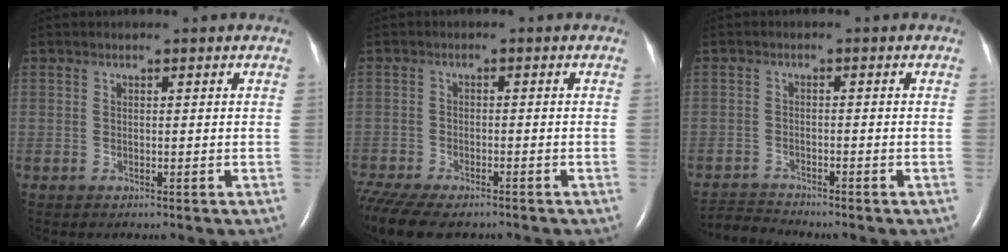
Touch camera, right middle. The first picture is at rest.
{"total": 12.4, "force": [-10.1, 3.9, 6.1], "torque": [-0.138, -0.014, -0.153]}
{"total": 3.7, "force": [-3.6, -0.9, -0.5], "torque": [0.005, -0.019, -0.066]}